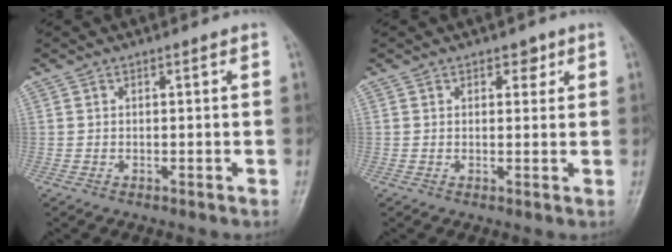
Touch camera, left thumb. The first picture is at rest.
{"total": 2.3, "force": [1.3, 1.5, 1.2], "torque": [0.004, -0.004, 0.015]}